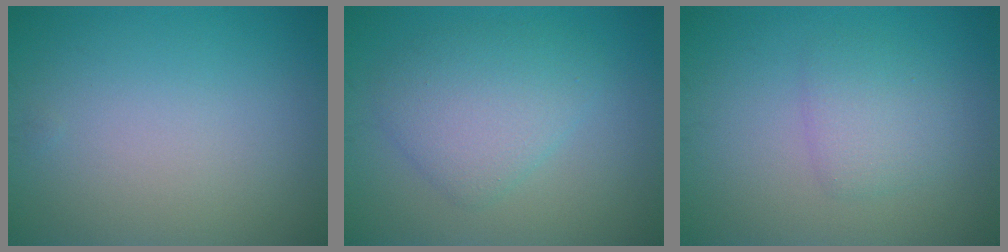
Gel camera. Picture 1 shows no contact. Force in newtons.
{"total": 4.3, "press": 4.3, "slide": 0.2}
{"total": 2.4, "press": 2.4, "slide": 0.1}